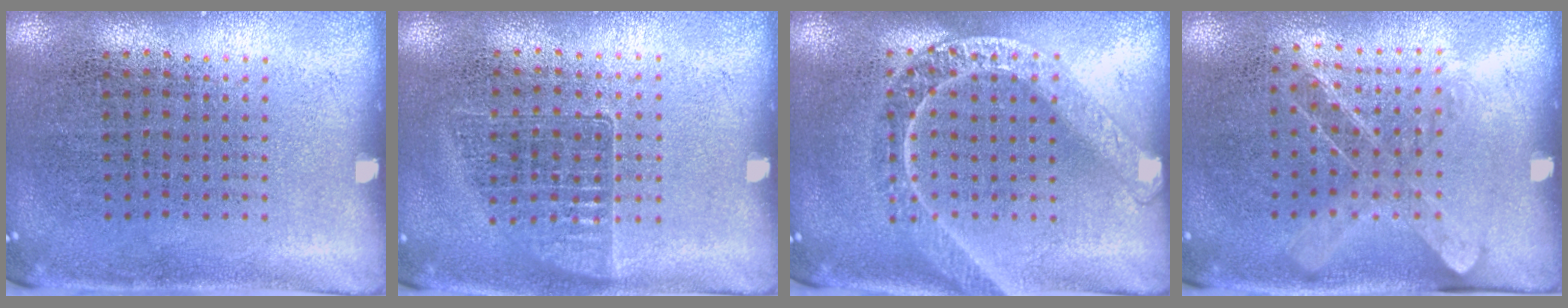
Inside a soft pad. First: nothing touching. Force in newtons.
{"total": 1.0, "press": 0.9, "slide": 0.3}
{"total": 1.7, "press": 1.7, "slide": 0.2}
{"total": 1.3, "press": 1.0, "slide": 0.7}